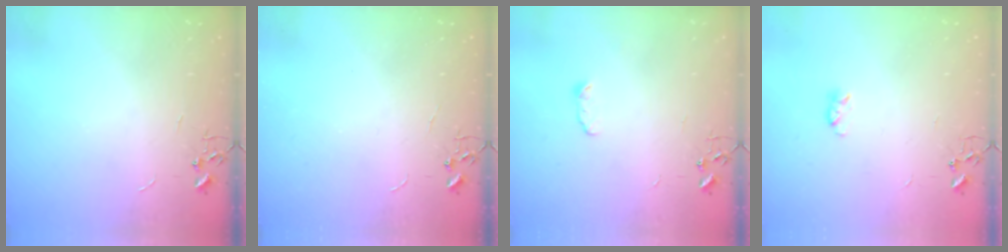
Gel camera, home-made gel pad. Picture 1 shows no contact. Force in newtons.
{"total": 0.0}
{"total": 3.7, "press": 3.5, "slide": 0.9}
{"total": 3.6, "press": 3.5, "slide": 0.5}